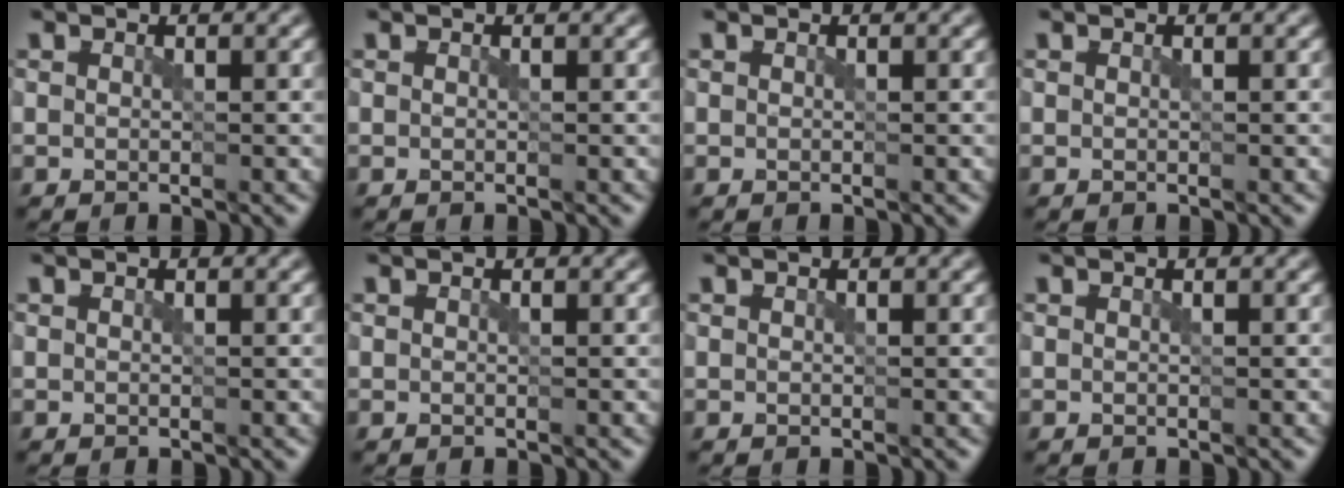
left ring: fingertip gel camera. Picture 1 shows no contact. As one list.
[{"total": 0.0}, {"total": 0.0}, {"total": 0.0}, {"total": 0.0}, {"total": 0.0}, {"total": 0.0}, {"total": 0.0}]